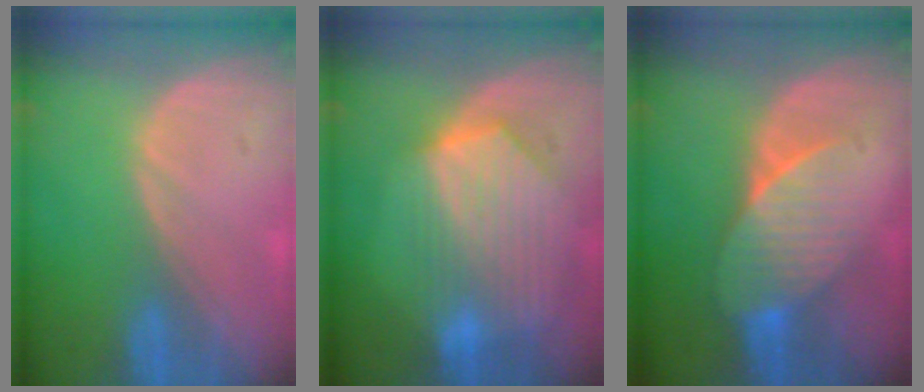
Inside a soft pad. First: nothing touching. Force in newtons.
{"total": 9.3, "press": 8.2, "slide": 4.3}
{"total": 7.3, "press": 6.9, "slide": 2.5}